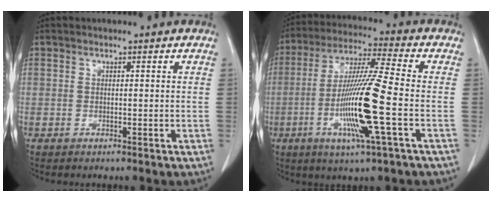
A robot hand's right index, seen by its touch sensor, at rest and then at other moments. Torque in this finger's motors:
{"motor_torque": [2.15, 0.00, 0.47, 0.21]}